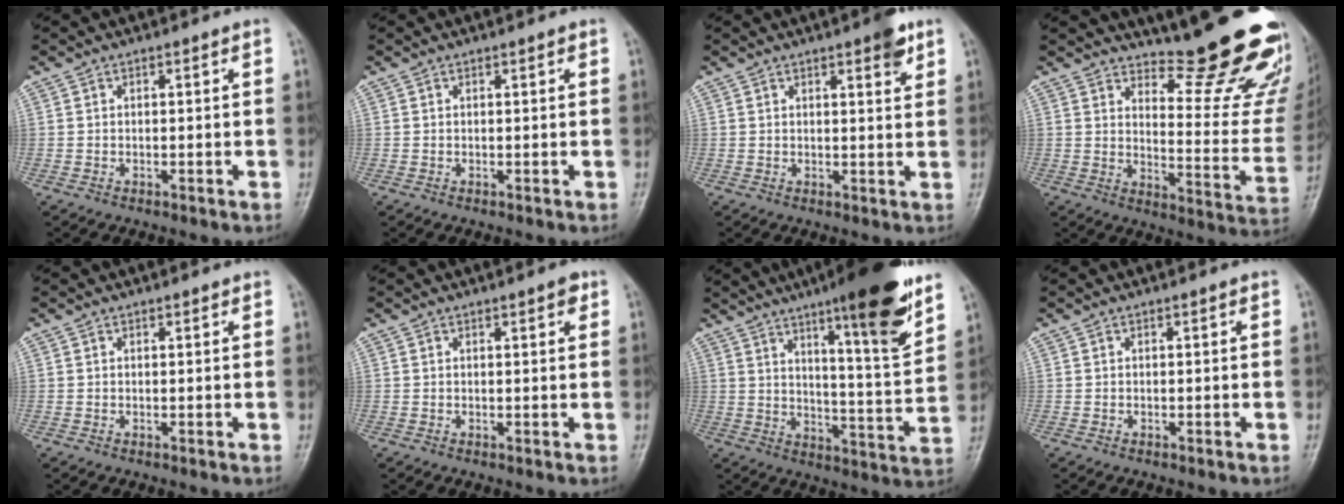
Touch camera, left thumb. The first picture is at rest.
{"total": 0.5, "force": [0.3, 0.2, 0.4], "torque": [-0.006, -0.001, 0.002]}
{"total": 4.2, "force": [2.6, 1.1, 3.1], "torque": [-0.035, -0.013, 0.031]}
{"total": 23.0, "force": [19.2, 4.5, 11.9], "torque": [-0.120, -0.182, 0.241]}
{"total": 0.5, "force": [0.4, 0.2, 0.2], "torque": [-0.006, -0.003, 0.005]}
{"total": 1.9, "force": [1.1, 0.6, 1.5], "torque": [-0.016, -0.003, 0.012]}
{"total": 18.1, "force": [11.5, 2.5, 13.8], "torque": [-0.179, -0.067, 0.173]}
{"total": 0.0}